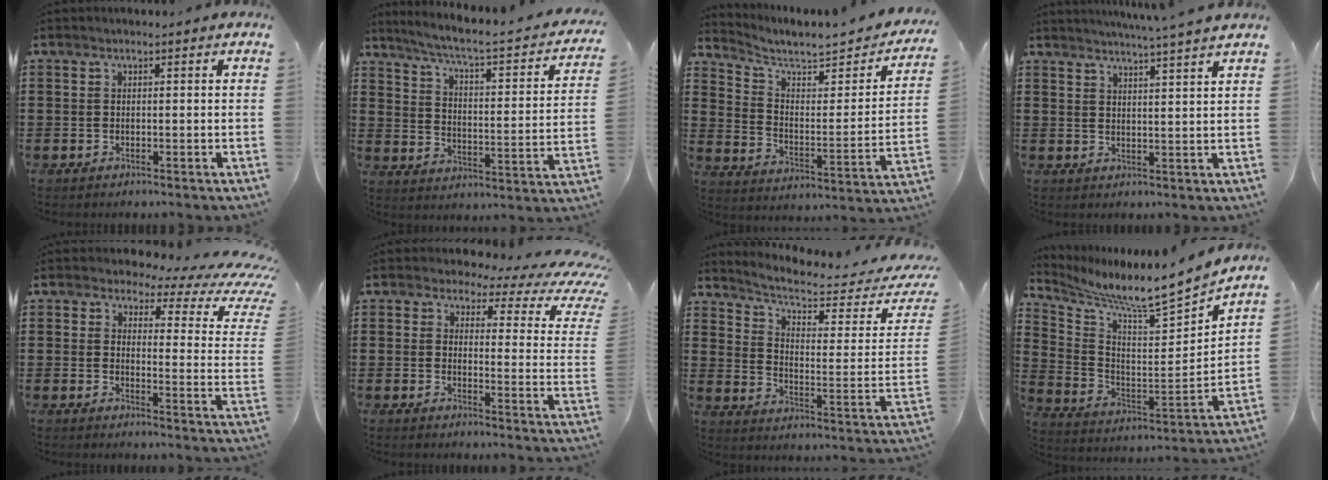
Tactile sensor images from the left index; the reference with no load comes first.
{"total": 4.0, "force": [2.9, 0.0, 2.7], "torque": [-0.070, -0.033, 0.037]}
{"total": 5.2, "force": [4.5, 1.0, 2.3], "torque": [-0.071, -0.033, 0.071]}
{"total": 3.8, "force": [3.6, -1.1, 0.9], "torque": [-0.028, -0.018, 0.062]}
{"total": 4.5, "force": [2.8, 2.2, 2.9], "torque": [-0.054, -0.015, 0.041]}
{"total": 4.2, "force": [2.6, 2.3, 2.4], "torque": [-0.054, -0.009, 0.038]}
{"total": 5.1, "force": [4.2, 1.1, 2.8], "torque": [-0.076, -0.036, 0.068]}
{"total": 6.0, "force": [5.8, -0.6, 1.4], "torque": [-0.057, -0.068, 0.083]}